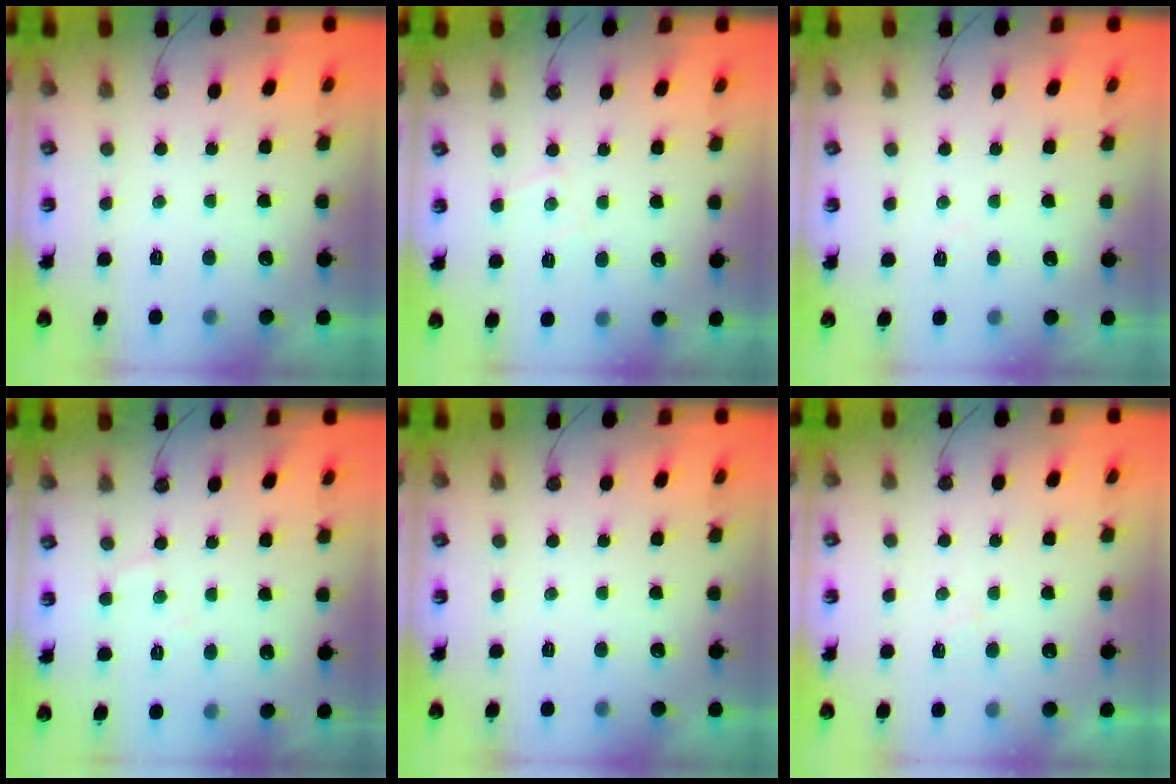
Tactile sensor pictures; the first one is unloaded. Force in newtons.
{"total": 5.1, "press": 5.0, "slide": 0.7}
{"total": 4.5, "press": 4.5, "slide": 0.7}
{"total": 4.6, "press": 4.6, "slide": 0.6}
{"total": 0.0}
{"total": 5.9, "press": 5.9, "slide": 0.7}